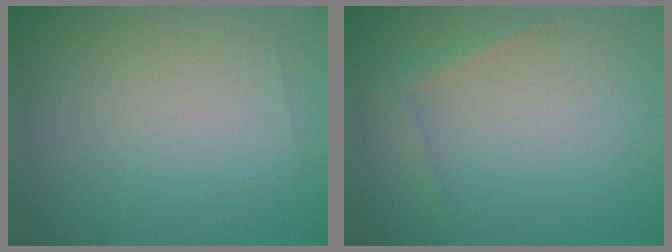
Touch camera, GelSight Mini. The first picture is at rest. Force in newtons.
{"total": 1.1, "press": 1.1, "slide": 0.1}